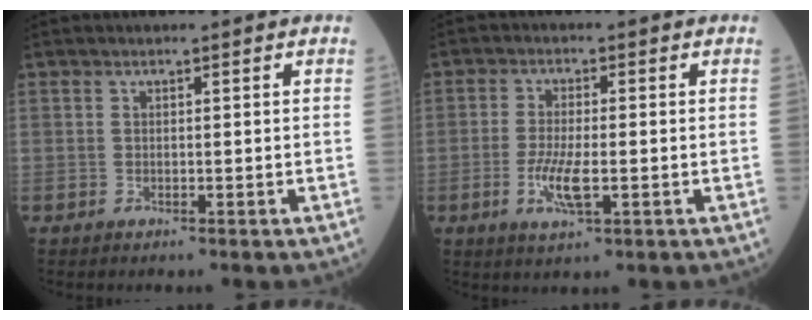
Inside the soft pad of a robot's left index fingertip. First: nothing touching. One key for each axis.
{"total": 5.2, "fx": -1.4, "fy": 1.1, "fz": 4.8, "tx": -0.105, "ty": -0.008, "tz": -0.027}